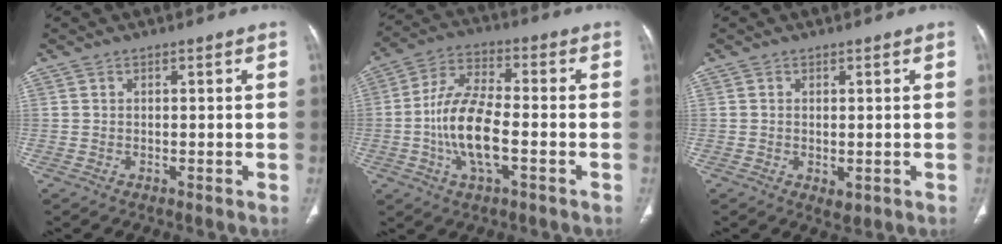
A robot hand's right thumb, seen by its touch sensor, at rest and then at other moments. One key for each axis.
{"total": 12.8, "fx": -2.8, "fy": 5.1, "fz": 11.4, "tx": -0.225, "ty": 0.021, "tz": -0.057}
{"total": 2.0, "fx": -0.4, "fy": 1.2, "fz": 1.6, "tx": -0.023, "ty": -0.005, "tz": 0.000}